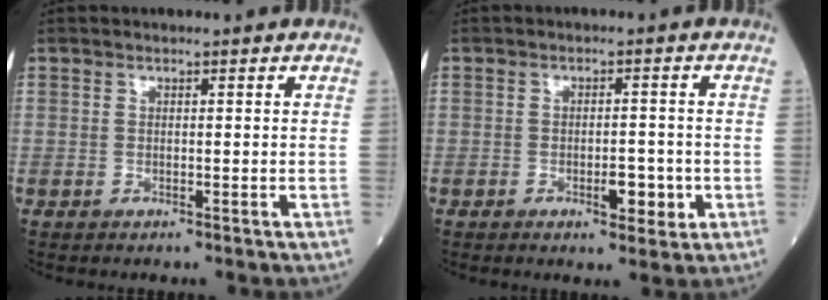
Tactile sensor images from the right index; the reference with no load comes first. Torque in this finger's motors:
{"motor_torque": [-0.06, -0.17, 0.02, 0.00]}